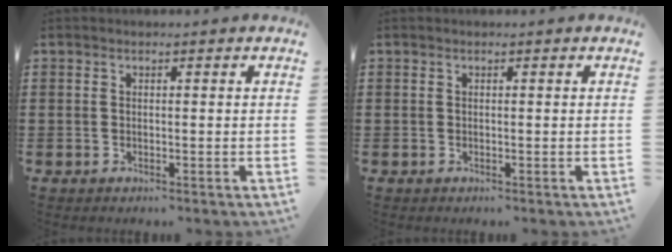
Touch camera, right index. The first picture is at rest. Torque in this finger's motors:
{"motor_torque": [0.00, 0.00, 0.00, -0.01]}